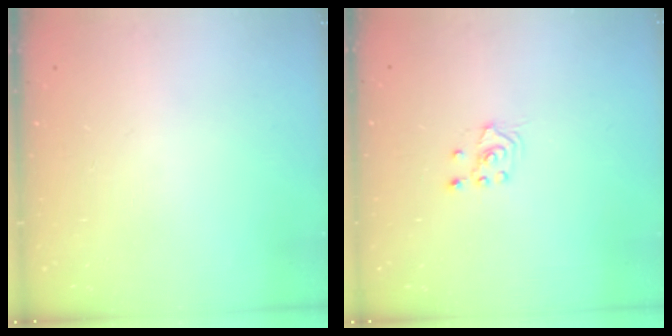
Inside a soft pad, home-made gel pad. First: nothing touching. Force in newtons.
{"total": 2.6, "press": 2.4, "slide": 0.8}